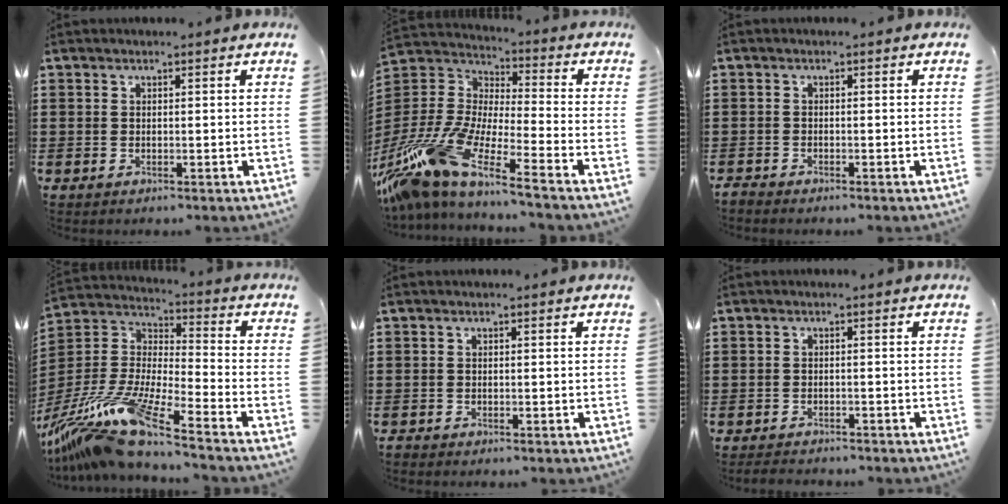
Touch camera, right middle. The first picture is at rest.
{"total": 12.6, "force": [-10.3, 2.1, 6.9], "torque": [-0.184, -0.007, -0.214]}
{"total": 1.2, "force": [-1.2, 0.3, 0.0], "torque": [-0.004, 0.004, -0.026]}
{"total": 14.7, "force": [-12.1, 0.1, 8.4], "torque": [-0.192, -0.004, -0.240]}
{"total": 0.7, "force": [-0.7, 0.3, 0.0], "torque": [-0.001, 0.002, -0.016]}
{"total": 1.9, "force": [-1.8, 0.4, -0.1], "torque": [-0.004, 0.002, -0.041]}